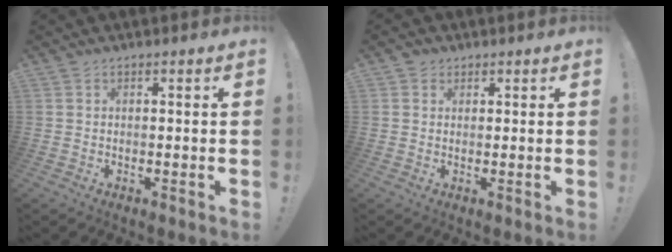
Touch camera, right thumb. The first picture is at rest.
{"total": 2.2, "force": [1.4, 1.6, 0.4], "torque": [-0.002, -0.004, 0.024]}